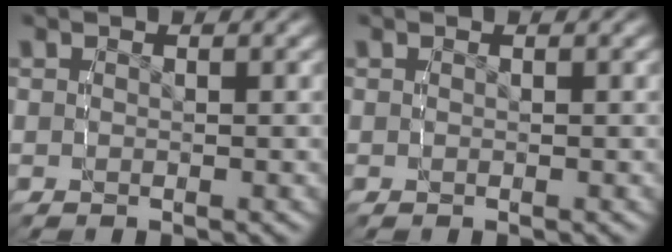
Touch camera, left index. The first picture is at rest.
{"total": 0.0}